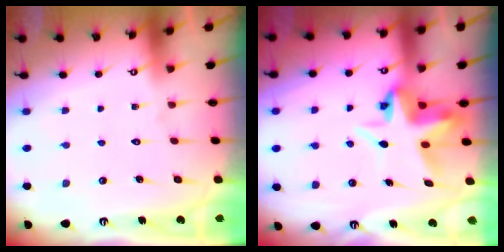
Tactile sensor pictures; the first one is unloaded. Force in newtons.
{"total": 7.3, "press": 7.1, "slide": 1.7}